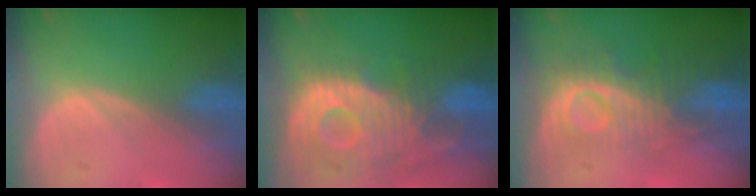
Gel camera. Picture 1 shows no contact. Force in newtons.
{"total": 12.3, "press": 10.9, "slide": 5.7}
{"total": 9.2, "press": 8.2, "slide": 4.3}